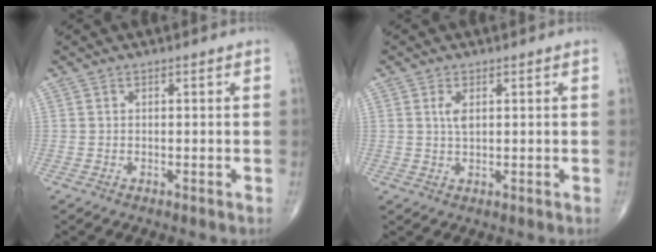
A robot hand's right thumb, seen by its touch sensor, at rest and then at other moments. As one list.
[{"total": 2.4, "force": [0.7, 1.1, 2.0], "torque": [-0.042, -0.002, 0.016]}]